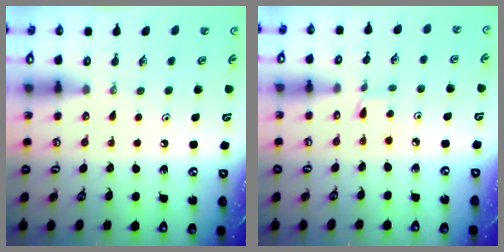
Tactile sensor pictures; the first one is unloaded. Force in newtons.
{"total": 1.9, "press": 1.9, "slide": 0.2}